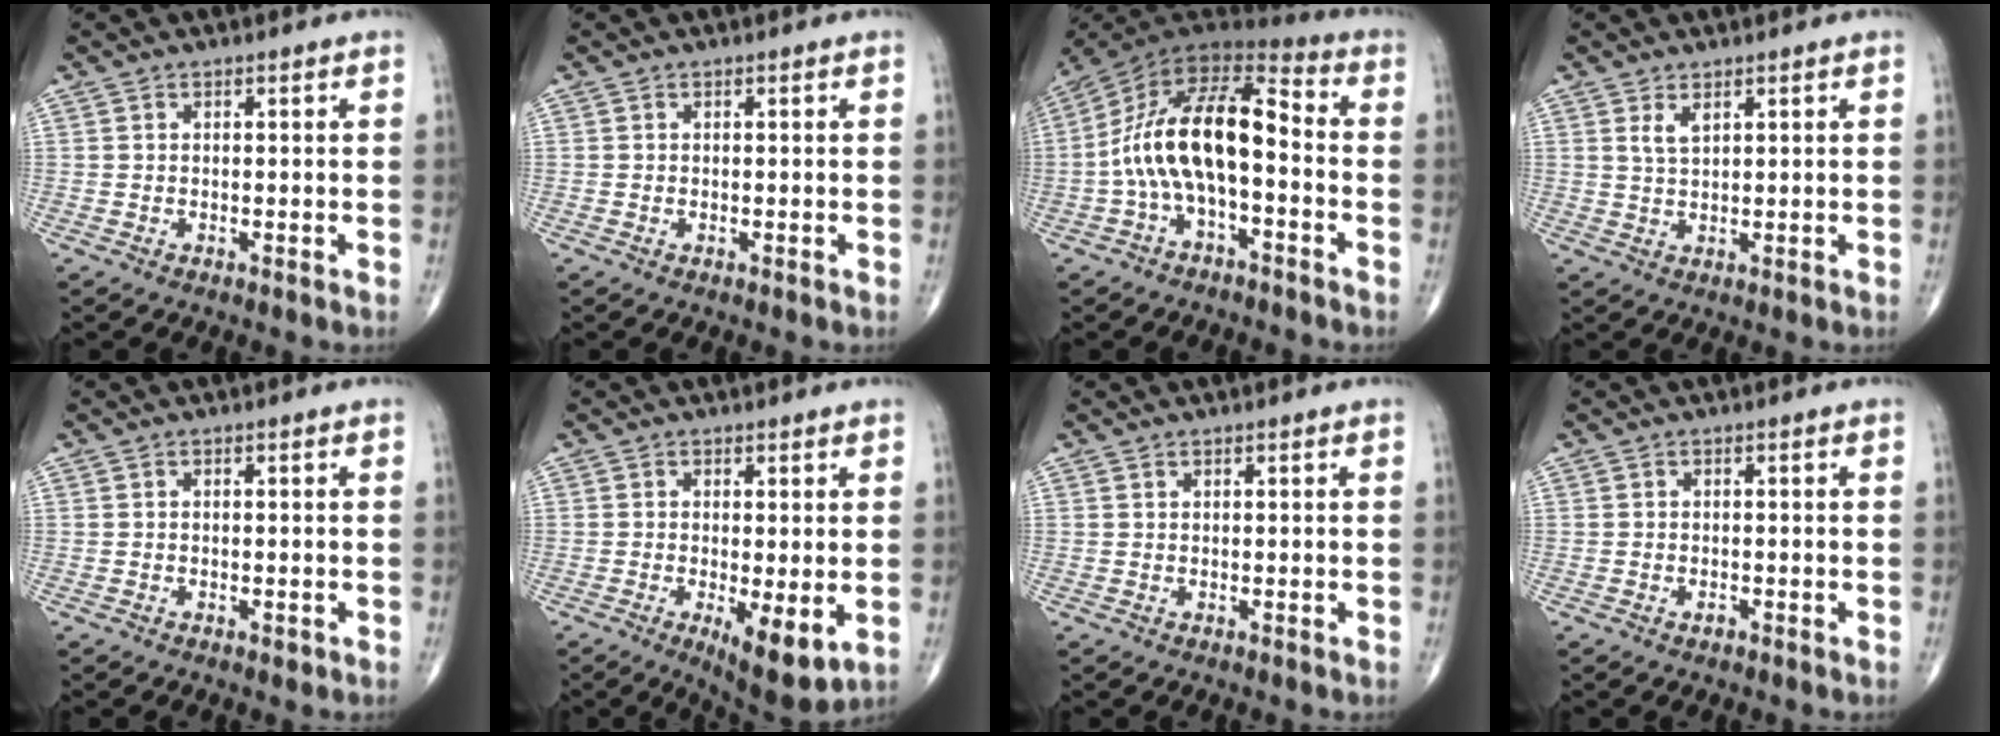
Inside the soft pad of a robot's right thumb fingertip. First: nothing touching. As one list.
[{"total": 0.0}, {"total": 17.0, "force": [-2.4, 7.8, 14.9], "torque": [-0.265, 0.061, -0.052]}, {"total": 2.4, "force": [1.4, 1.0, 1.7], "torque": [-0.031, -0.006, 0.031]}, {"total": 0.9, "force": [-0.4, 0.5, 0.6], "torque": [-0.008, -0.002, -0.005]}, {"total": 8.2, "force": [-1.9, 2.6, 7.5], "torque": [-0.114, -0.024, -0.024]}, {"total": 0.0}, {"total": 0.8, "force": [-0.5, 0.5, 0.4], "torque": [-0.007, 0.002, -0.008]}]